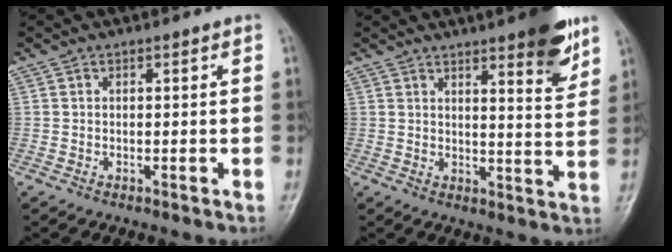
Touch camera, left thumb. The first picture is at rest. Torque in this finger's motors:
{"motor_torque": [1.68, 0.84, 0.87, -1.01, 0.02]}